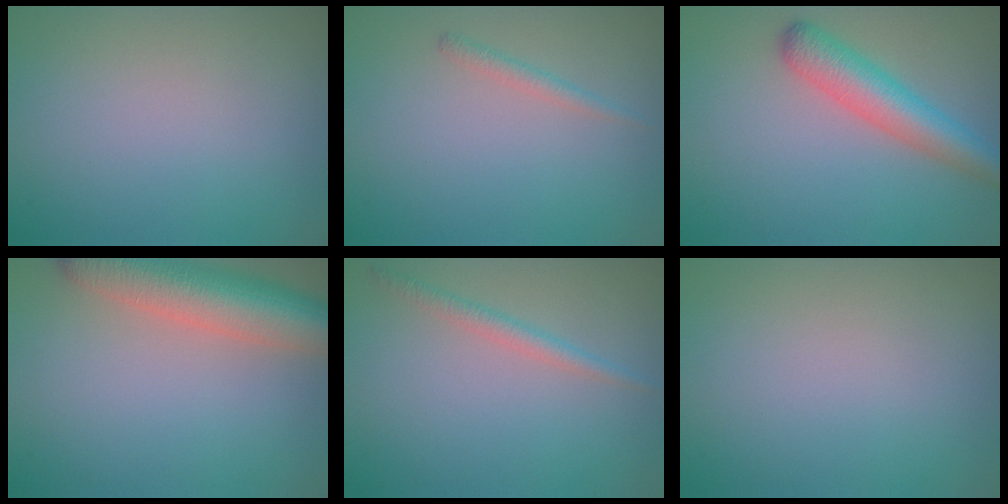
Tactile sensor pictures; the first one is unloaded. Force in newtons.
{"total": 1.1, "press": 1.1, "slide": 0.0}
{"total": 5.0, "press": 5.0, "slide": 0.2}
{"total": 8.3, "press": 8.2, "slide": 0.7}
{"total": 1.8, "press": 1.8, "slide": 0.1}
{"total": 0.0}